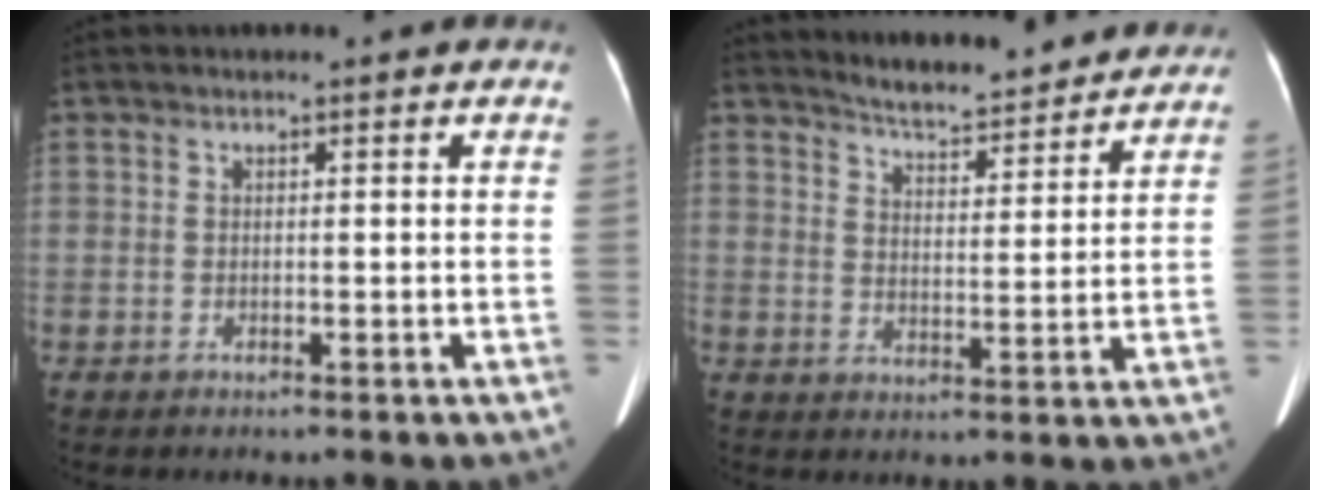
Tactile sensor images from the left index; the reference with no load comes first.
{"total": 11.2, "force": [10.7, 1.6, 3.1], "torque": [-0.043, 0.003, 0.144]}